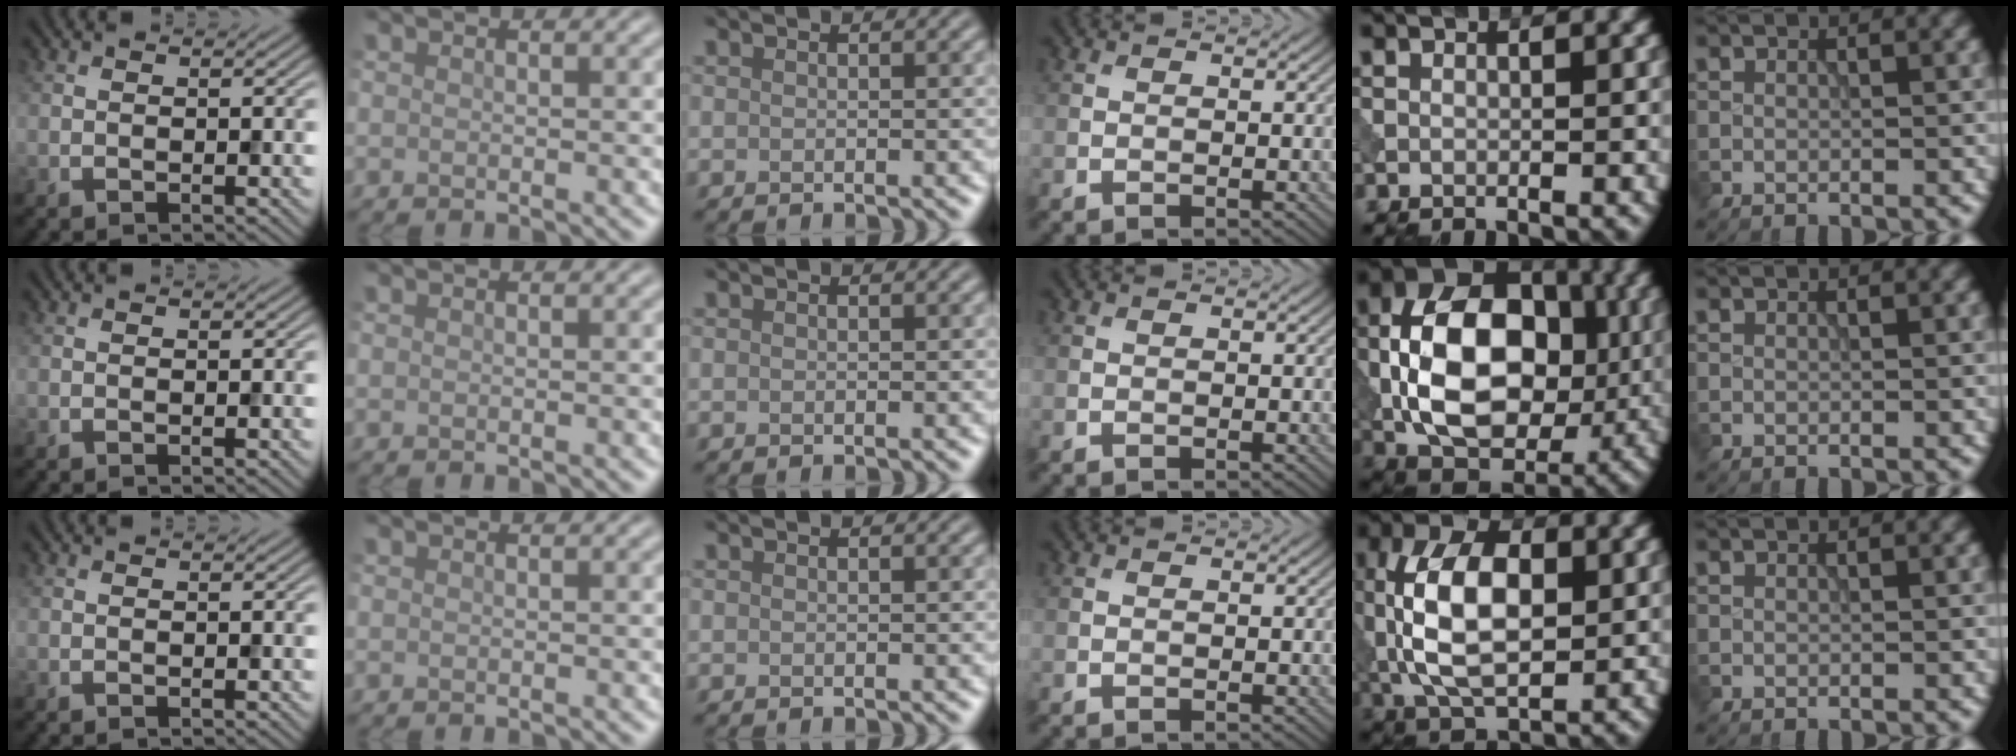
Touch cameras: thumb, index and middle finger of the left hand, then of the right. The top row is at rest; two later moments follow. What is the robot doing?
{"motion": "press", "object": "tv remote"}